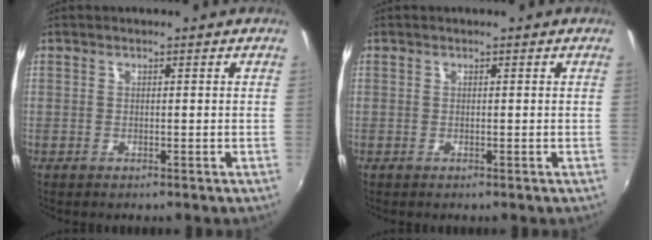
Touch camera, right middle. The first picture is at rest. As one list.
[{"total": 0.0}]